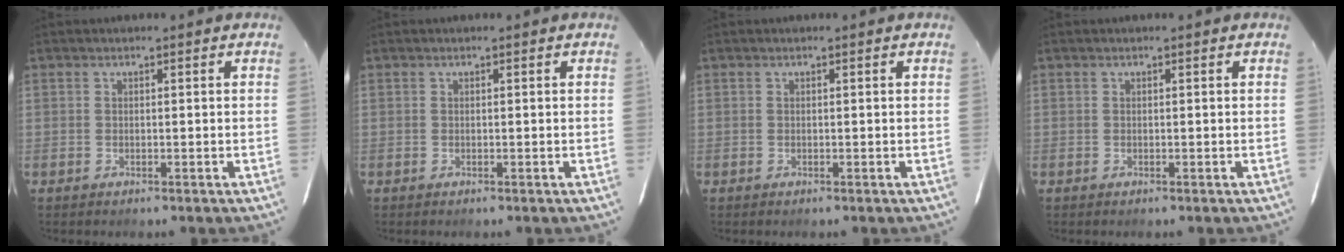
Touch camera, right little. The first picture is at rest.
{"total": 0.0}
{"total": 0.0}
{"total": 0.0}